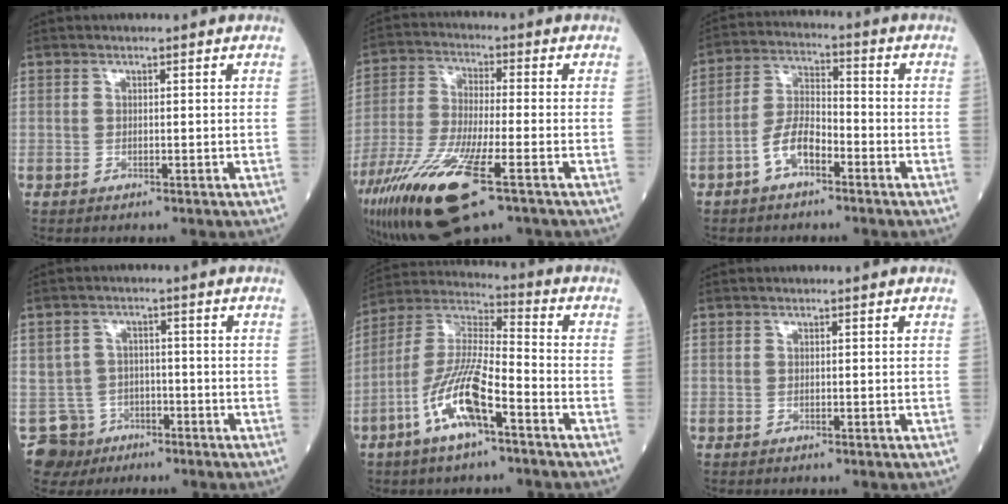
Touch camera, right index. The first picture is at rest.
{"total": 17.0, "force": [-9.0, 3.1, 14.0], "torque": [-0.305, -0.044, -0.163]}
{"total": 6.7, "force": [-3.4, 2.8, 5.1], "torque": [-0.106, 0.013, -0.068]}
{"total": 6.2, "force": [-2.9, 5.5, -0.2], "torque": [0.003, 0.010, -0.045]}
{"total": 12.7, "force": [-5.9, 2.7, 10.9], "torque": [-0.228, 0.001, -0.114]}
{"total": 0.0}